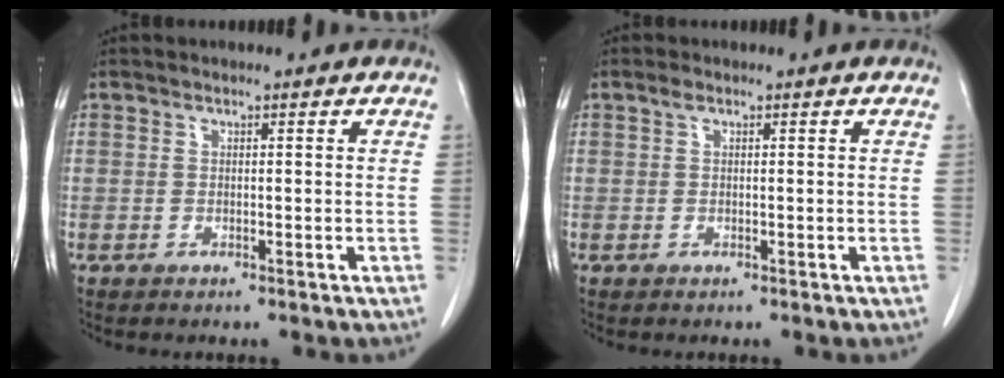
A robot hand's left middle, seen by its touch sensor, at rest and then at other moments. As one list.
[{"total": 0.7, "force": [0.4, 0.3, 0.4], "torque": [-0.008, 0.006, 0.007]}]